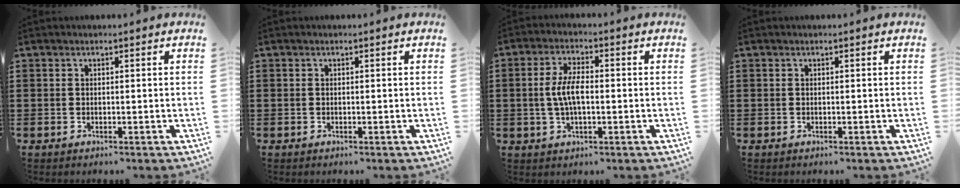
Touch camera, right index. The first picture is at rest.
{"total": 0.0}
{"total": 5.6, "force": [-0.2, 2.3, 5.1], "torque": [-0.115, -0.001, -0.011]}
{"total": 0.0}